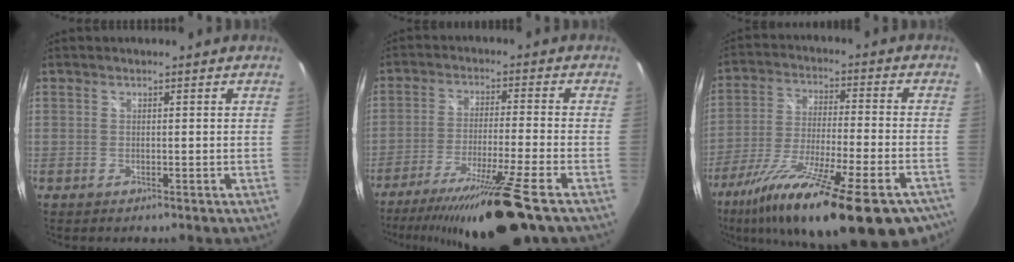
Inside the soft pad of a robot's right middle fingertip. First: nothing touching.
{"total": 17.0, "force": [-12.9, -1.1, 10.9], "torque": [-0.211, -0.035, -0.210]}
{"total": 29.4, "force": [-20.7, 6.5, 19.8], "torque": [-0.339, -0.071, -0.313]}